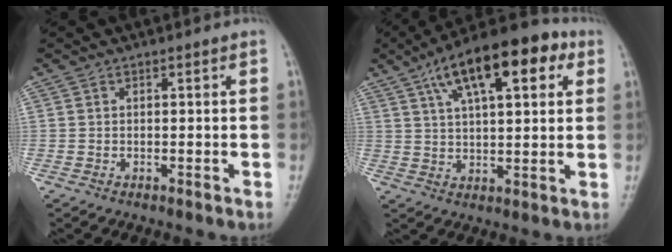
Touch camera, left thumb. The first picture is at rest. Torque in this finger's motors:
{"motor_torque": [2.54, 2.47, 1.41, -0.31, 0.18]}